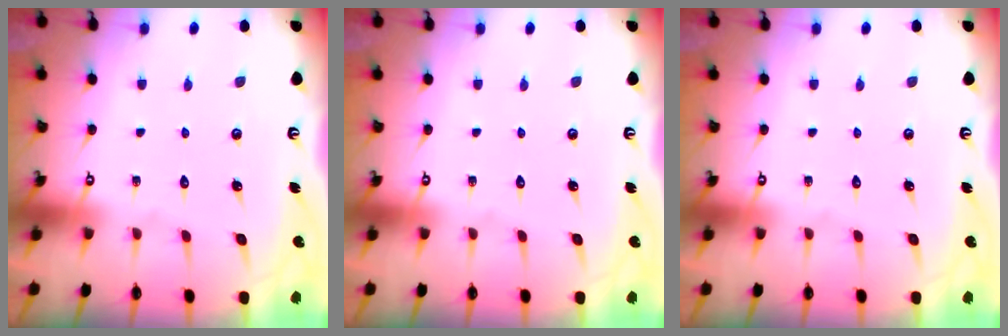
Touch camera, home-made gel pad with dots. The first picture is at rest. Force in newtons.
{"total": 0.0}
{"total": 0.0}